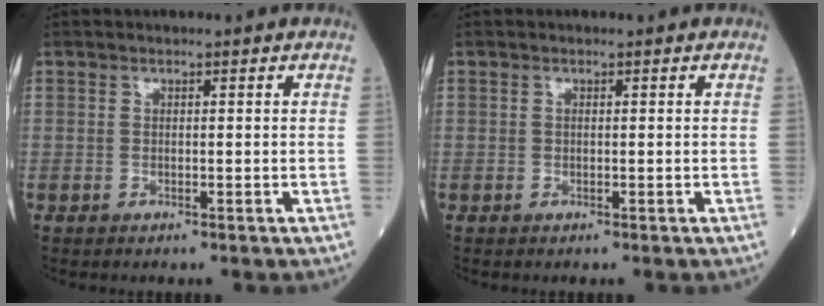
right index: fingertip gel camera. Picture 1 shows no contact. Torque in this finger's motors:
{"motor_torque": [0.15, 0.04, 0.07, 0.01]}